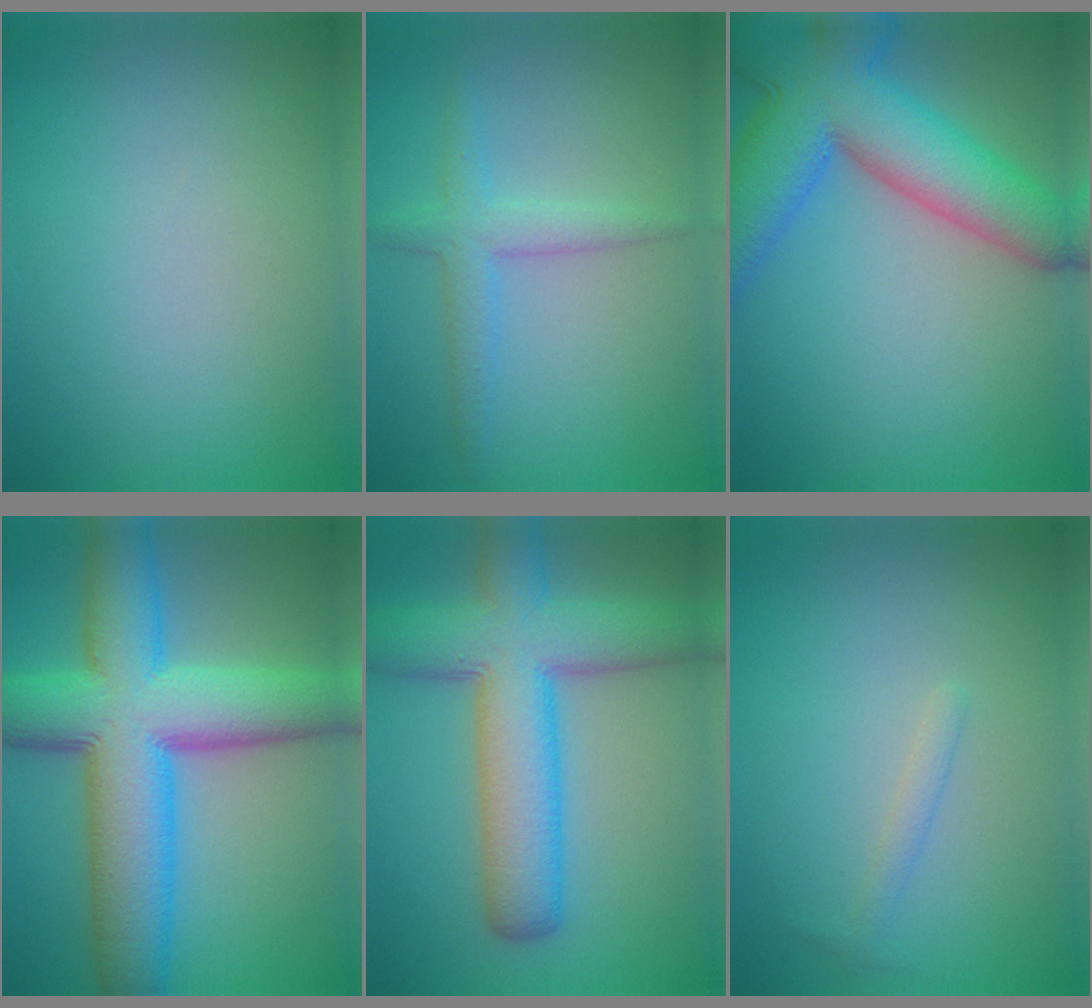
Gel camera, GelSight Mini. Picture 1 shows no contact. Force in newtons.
{"total": 2.7, "press": 2.7, "slide": 0.1}
{"total": 10.7, "press": 10.7, "slide": 0.5}
{"total": 12.8, "press": 12.8, "slide": 0.2}
{"total": 9.2, "press": 9.2, "slide": 0.2}
{"total": 1.0, "press": 1.0, "slide": 0.0}